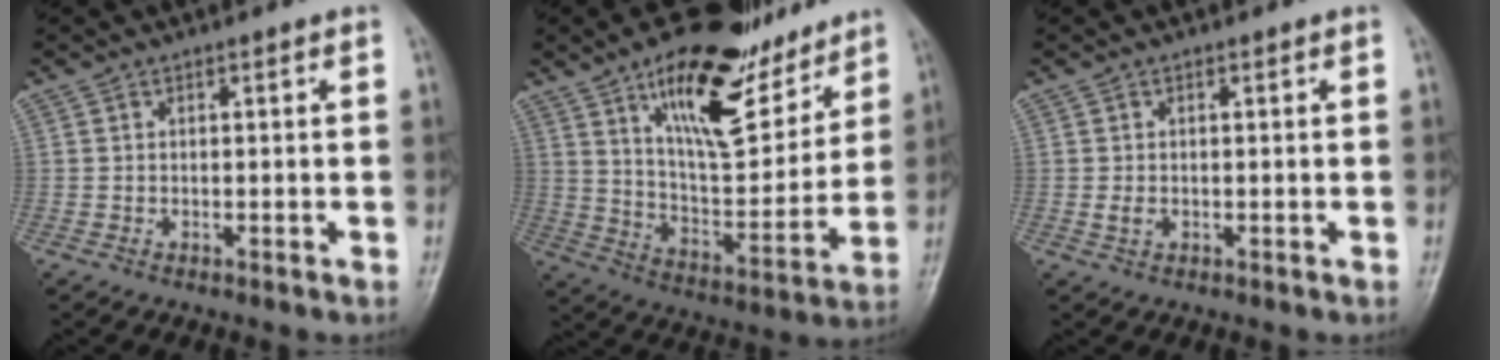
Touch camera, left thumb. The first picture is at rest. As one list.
[{"total": 21.6, "force": [13.3, 9.0, 14.5], "torque": [-0.176, -0.069, 0.224]}, {"total": 1.5, "force": [-0.2, 1.1, 1.0], "torque": [-0.017, -0.001, -0.003]}]